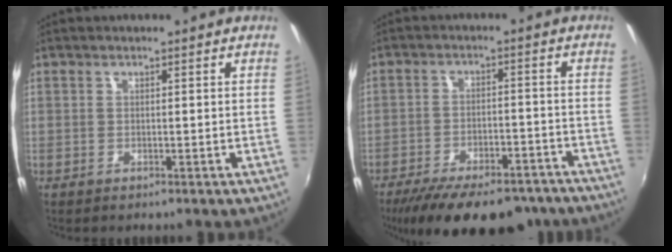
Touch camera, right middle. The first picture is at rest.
{"total": 21.0, "force": [-16.7, 7.6, 10.4], "torque": [-0.200, -0.024, -0.229]}